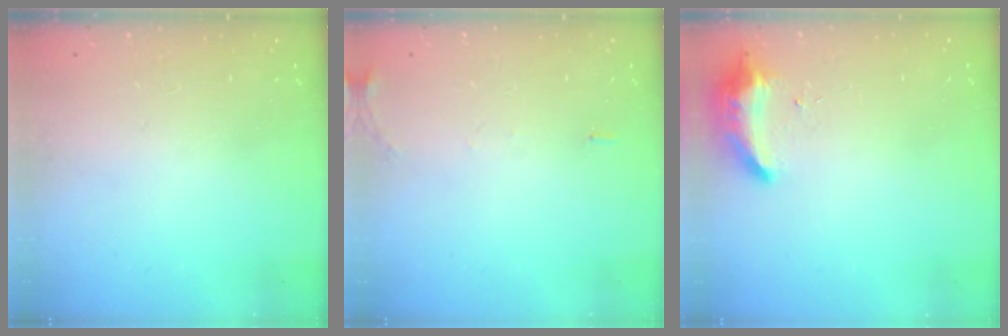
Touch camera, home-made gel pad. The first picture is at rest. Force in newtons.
{"total": 6.5, "press": 6.2, "slide": 1.8}
{"total": 8.4, "press": 8.4, "slide": 0.4}